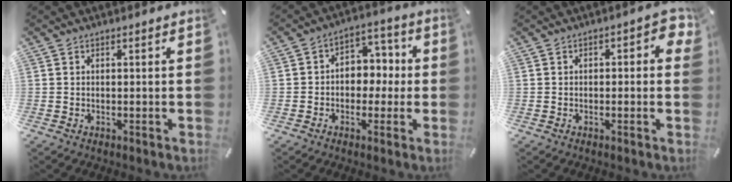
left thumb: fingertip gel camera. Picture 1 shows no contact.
{"total": 6.5, "force": [-1.3, 5.7, 2.8], "torque": [-0.035, 0.011, -0.029]}
{"total": 3.4, "force": [-0.5, 1.8, 2.8], "torque": [-0.035, 0.007, -0.014]}